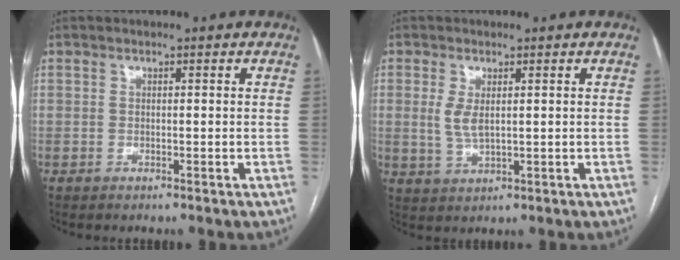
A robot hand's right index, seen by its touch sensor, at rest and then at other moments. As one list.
[{"total": 3.5, "force": [0.7, 1.3, 3.1], "torque": [-0.071, -0.003, 0.023]}]